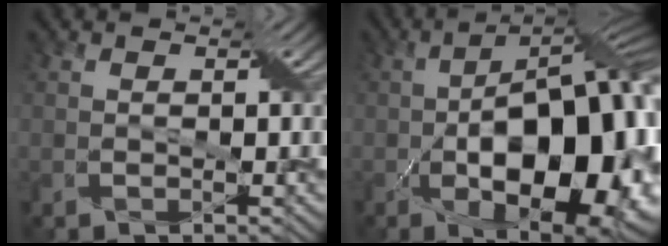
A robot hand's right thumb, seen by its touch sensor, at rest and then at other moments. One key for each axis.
{"total": 19.1, "fx": -4.3, "fy": 9.4, "fz": 16.1, "tx": -0.218, "ty": -0.013, "tz": -0.064}